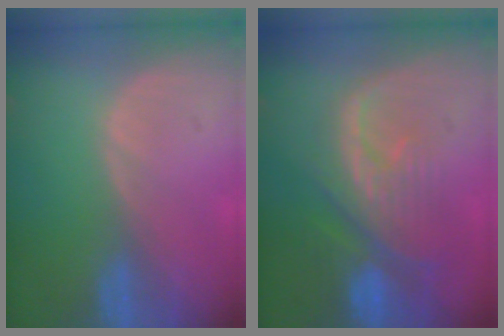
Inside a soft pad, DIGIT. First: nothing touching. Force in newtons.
{"total": 10.2, "press": 8.9, "slide": 5.0}